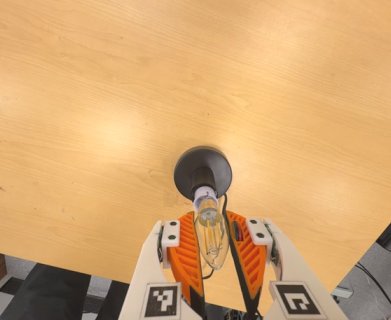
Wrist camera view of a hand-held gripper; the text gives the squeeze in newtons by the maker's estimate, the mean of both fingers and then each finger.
{"total": 8.1, "left": 7.1, "right": 9.1}